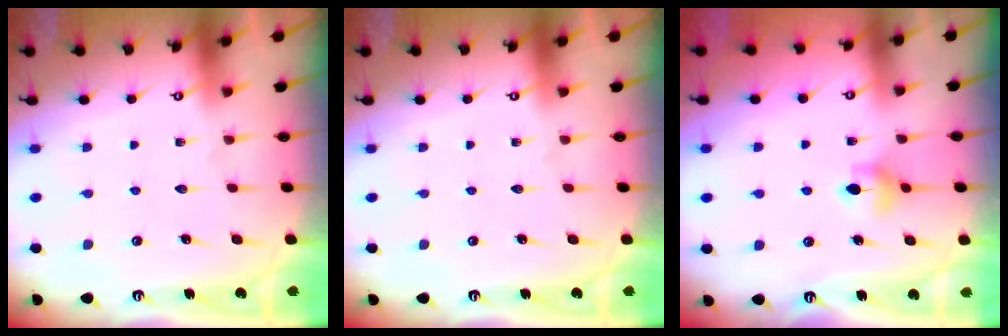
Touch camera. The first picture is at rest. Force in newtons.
{"total": 0.0}
{"total": 5.2, "press": 5.1, "slide": 0.9}